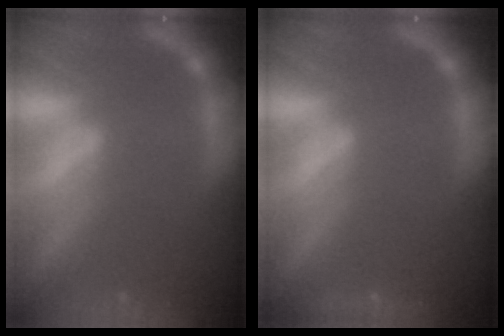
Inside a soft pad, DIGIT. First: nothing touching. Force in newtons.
{"total": 1.4}